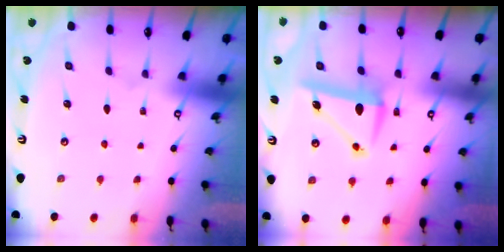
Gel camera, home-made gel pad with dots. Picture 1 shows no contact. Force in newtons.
{"total": 7.5, "press": 7.4, "slide": 1.0}